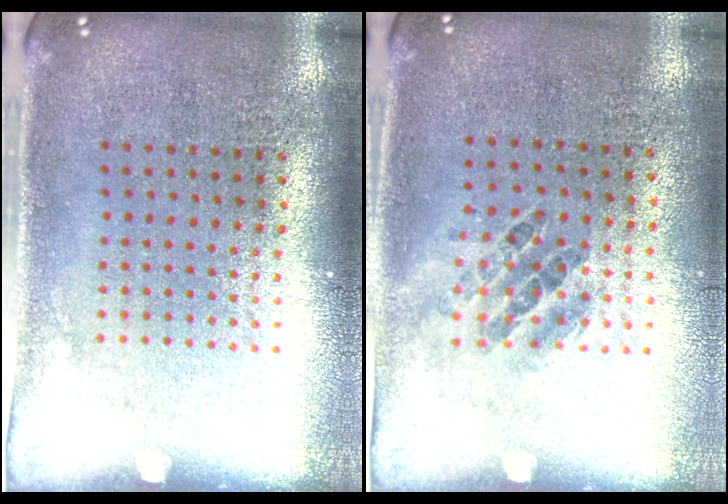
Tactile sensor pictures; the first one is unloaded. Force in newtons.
{"total": 0.9, "press": 0.8, "slide": 0.5}